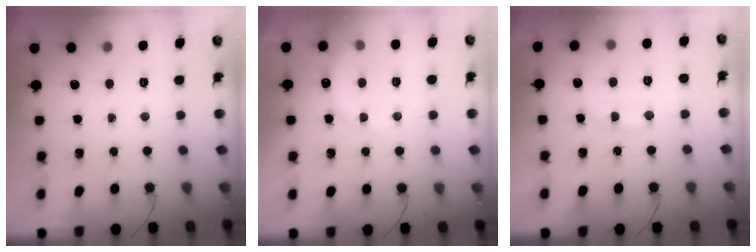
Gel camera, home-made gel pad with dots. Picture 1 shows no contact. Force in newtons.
{"total": 7.3, "press": 7.1, "slide": 1.5}
{"total": 10.5, "press": 10.4, "slide": 1.0}